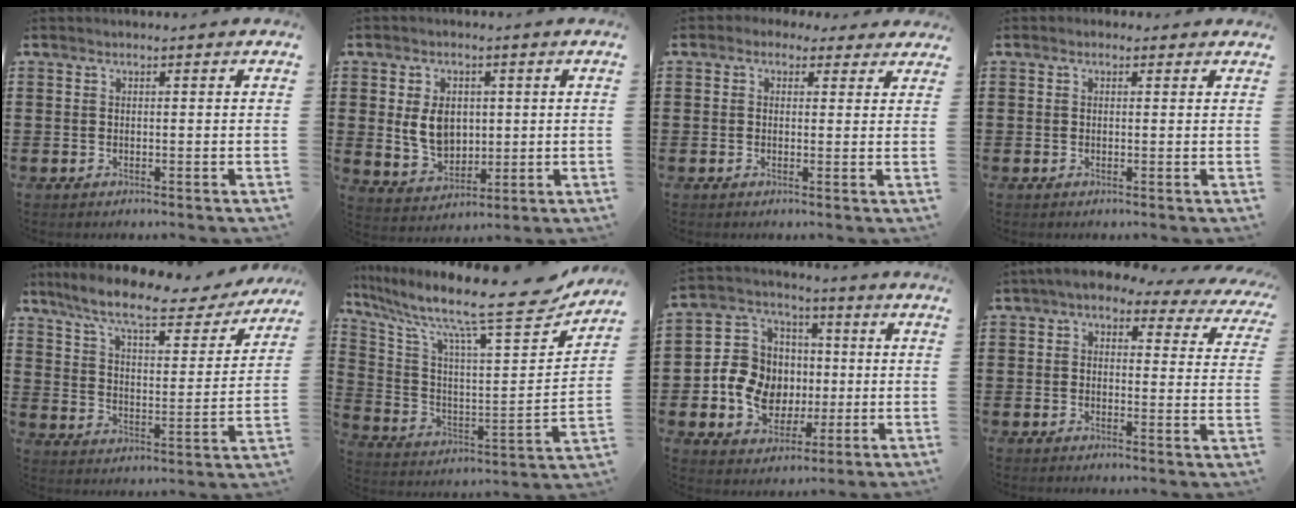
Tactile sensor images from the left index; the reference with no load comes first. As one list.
[{"total": 6.7, "force": [0.9, 4.9, 4.5], "torque": [-0.096, 0.008, 0.014]}, {"total": 1.7, "force": [0.8, 1.4, 0.6], "torque": [-0.018, 0.009, 0.014]}, {"total": 0.8, "force": [0.1, 0.6, 0.4], "torque": [-0.010, 0.006, 0.002]}, {"total": 9.2, "force": [7.5, 1.3, 5.2], "torque": [-0.120, -0.039, 0.124]}, {"total": 13.4, "force": [10.5, 1.8, 8.0], "torque": [-0.175, -0.076, 0.161]}, {"total": 10.3, "force": [-1.1, 9.3, 4.2], "torque": [-0.130, 0.017, -0.013]}, {"total": 4.0, "force": [3.2, 1.4, 1.9], "torque": [-0.052, -0.014, 0.053]}]